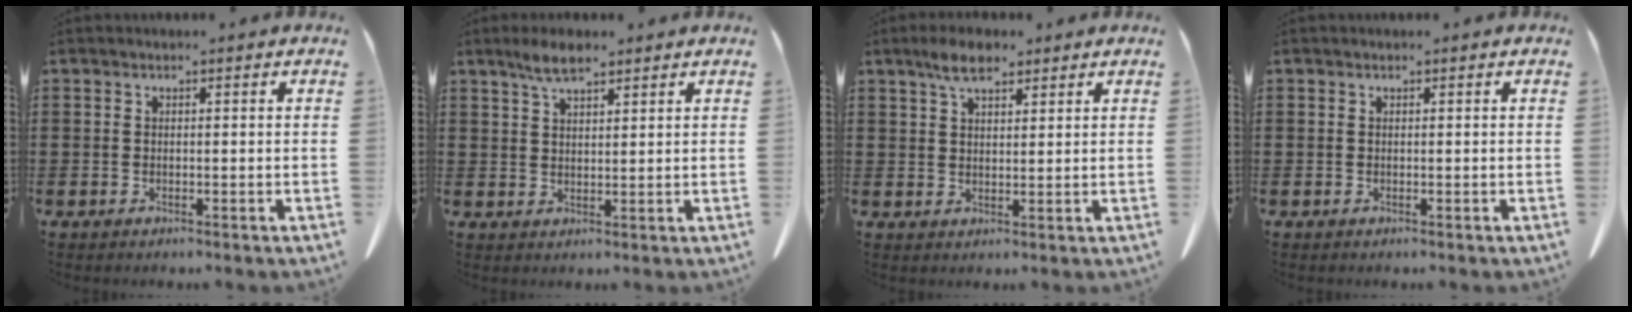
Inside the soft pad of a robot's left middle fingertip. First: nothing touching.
{"total": 4.3, "force": [3.0, 1.2, 2.8], "torque": [-0.061, 0.004, 0.055]}
{"total": 4.9, "force": [3.5, 1.8, 3.0], "torque": [-0.066, 0.005, 0.064]}
{"total": 0.0}